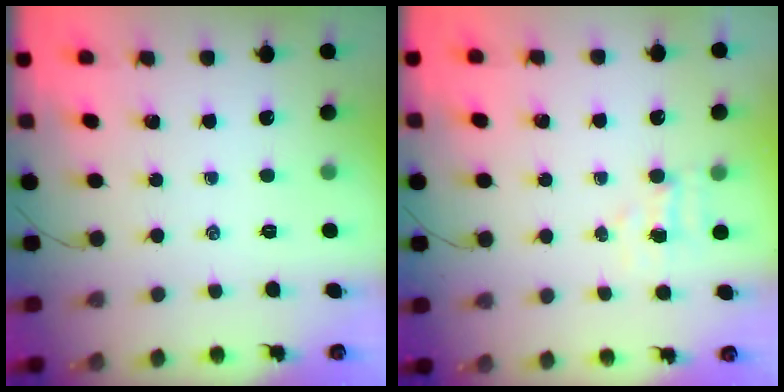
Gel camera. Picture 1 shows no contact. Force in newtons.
{"total": 3.7, "press": 3.6, "slide": 1.0}